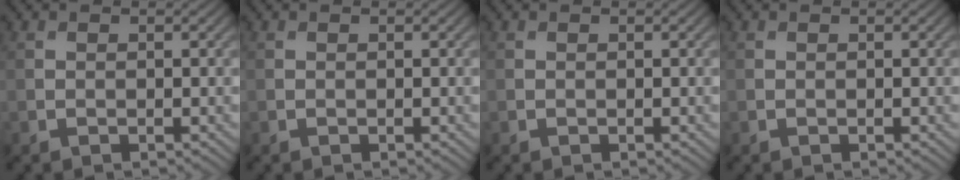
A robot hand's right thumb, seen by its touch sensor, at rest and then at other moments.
{"total": 0.0}
{"total": 0.0}
{"total": 0.0}